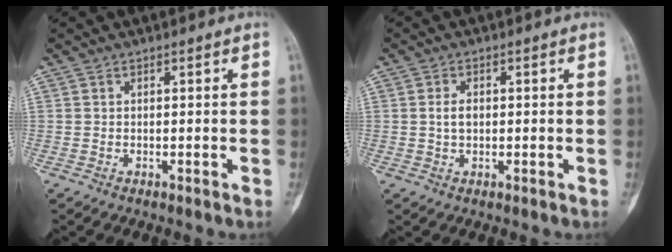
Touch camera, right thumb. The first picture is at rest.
{"total": 2.4, "force": [0.1, 1.6, 1.9], "torque": [-0.031, 0.005, 0.000]}